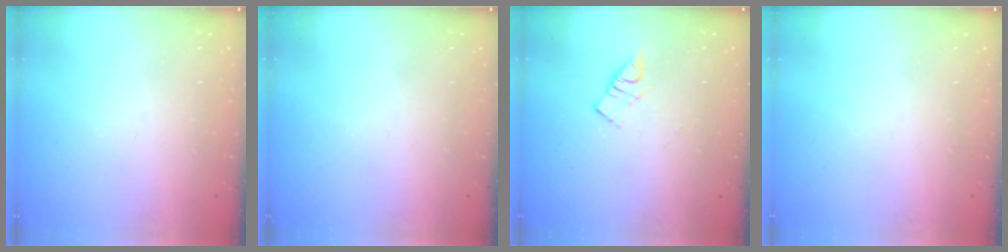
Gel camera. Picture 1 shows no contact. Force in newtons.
{"total": 0.0}
{"total": 3.9, "press": 3.9, "slide": 0.5}
{"total": 0.0}